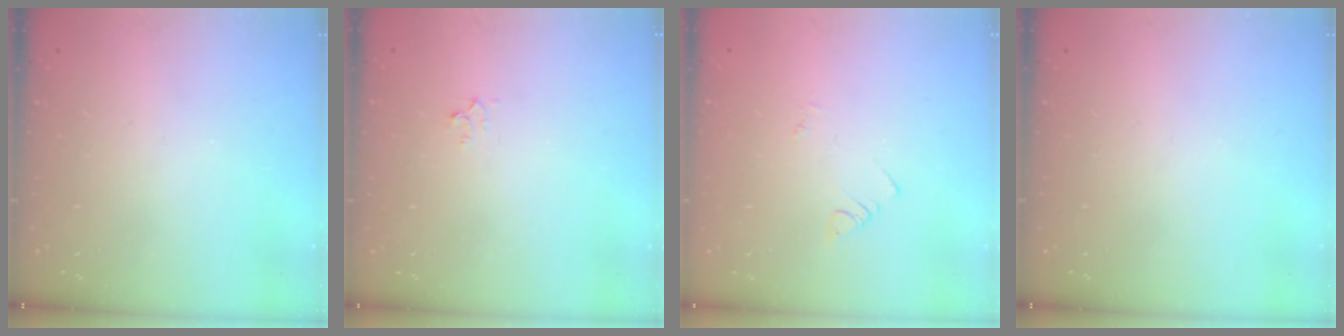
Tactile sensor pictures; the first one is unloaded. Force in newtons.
{"total": 3.0, "press": 3.0, "slide": 0.5}
{"total": 1.1, "press": 1.1, "slide": 0.3}
{"total": 0.0}